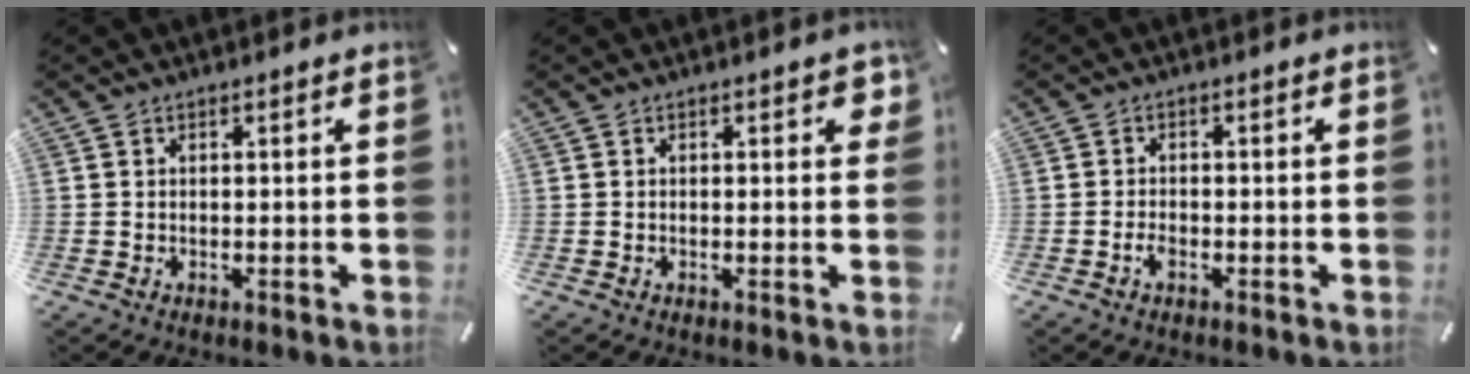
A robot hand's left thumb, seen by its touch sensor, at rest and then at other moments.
{"total": 2.1, "force": [0.4, 1.0, 1.8], "torque": [-0.020, 0.001, 0.002]}
{"total": 2.1, "force": [-1.2, 1.0, 1.4], "torque": [-0.033, 0.002, -0.025]}